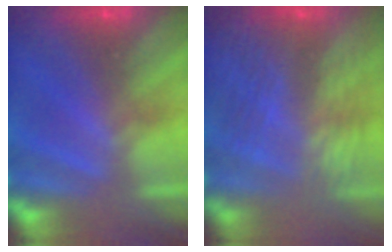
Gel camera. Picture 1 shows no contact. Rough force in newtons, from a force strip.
{"total": 7.0}